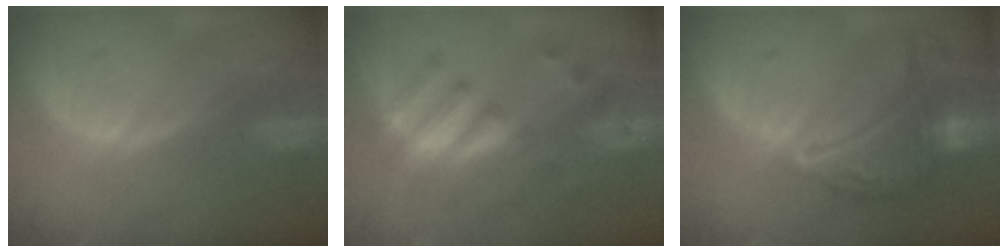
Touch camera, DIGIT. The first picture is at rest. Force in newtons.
{"total": 7.8, "press": 6.9, "slide": 3.6}
{"total": 10.0, "press": 10.0, "slide": 0.5}